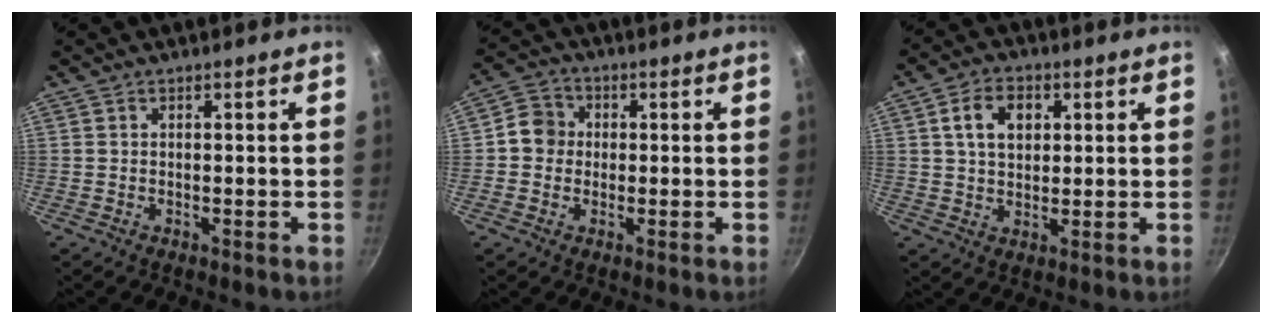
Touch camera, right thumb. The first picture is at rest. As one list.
[{"total": 5.8, "force": [0.0, 5.3, 2.2], "torque": [-0.010, 0.013, -0.017]}, {"total": 7.7, "force": [2.2, 5.4, 5.0], "torque": [-0.068, 0.004, 0.034]}]